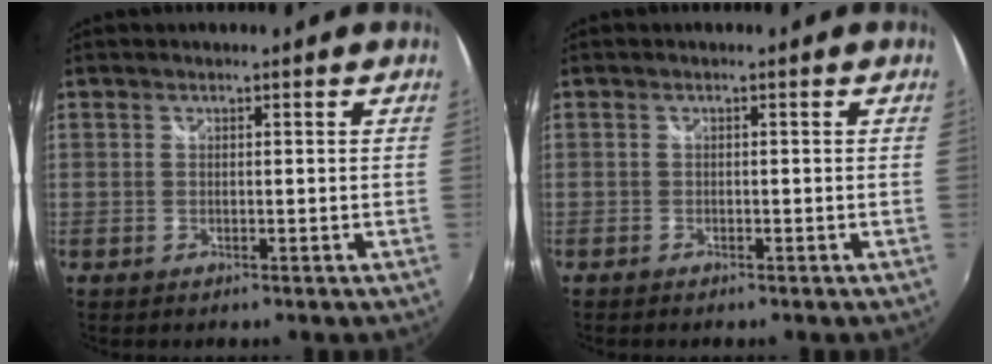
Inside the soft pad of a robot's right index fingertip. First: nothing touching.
{"total": 0.8, "force": [-0.7, 0.4, 0.2], "torque": [-0.009, -0.003, -0.015]}